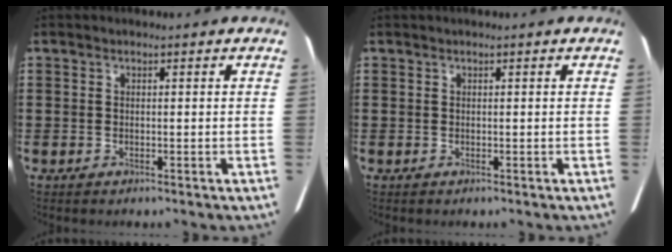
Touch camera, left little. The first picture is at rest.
{"total": 0.0}